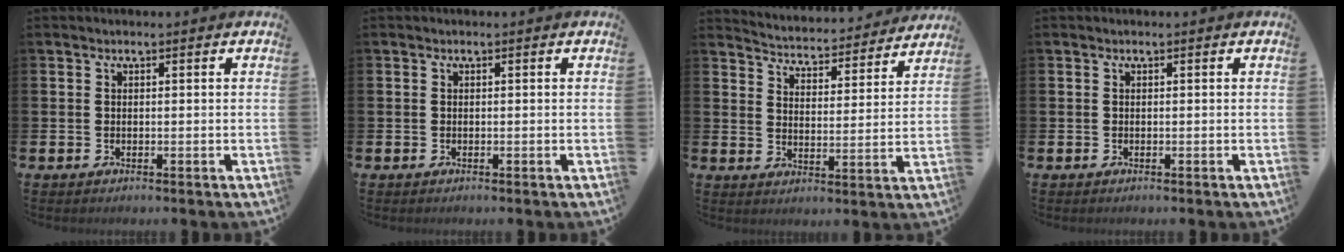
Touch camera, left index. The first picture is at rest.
{"total": 0.0}
{"total": 4.5, "force": [4.5, 0.7, 0.1], "torque": [-0.018, -0.045, 0.070]}
{"total": 0.0}